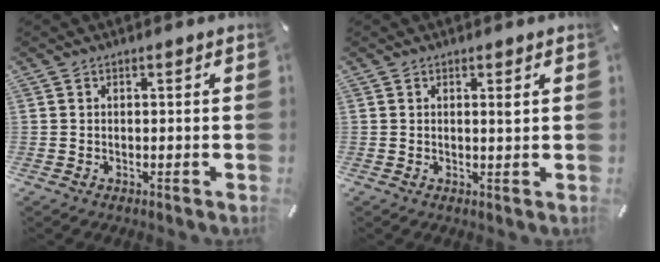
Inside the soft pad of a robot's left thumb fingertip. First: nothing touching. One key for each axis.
{"total": 1.2, "fx": 0.5, "fy": 0.2, "fz": 1.1, "tx": -0.015, "ty": -0.005, "tz": 0.007}